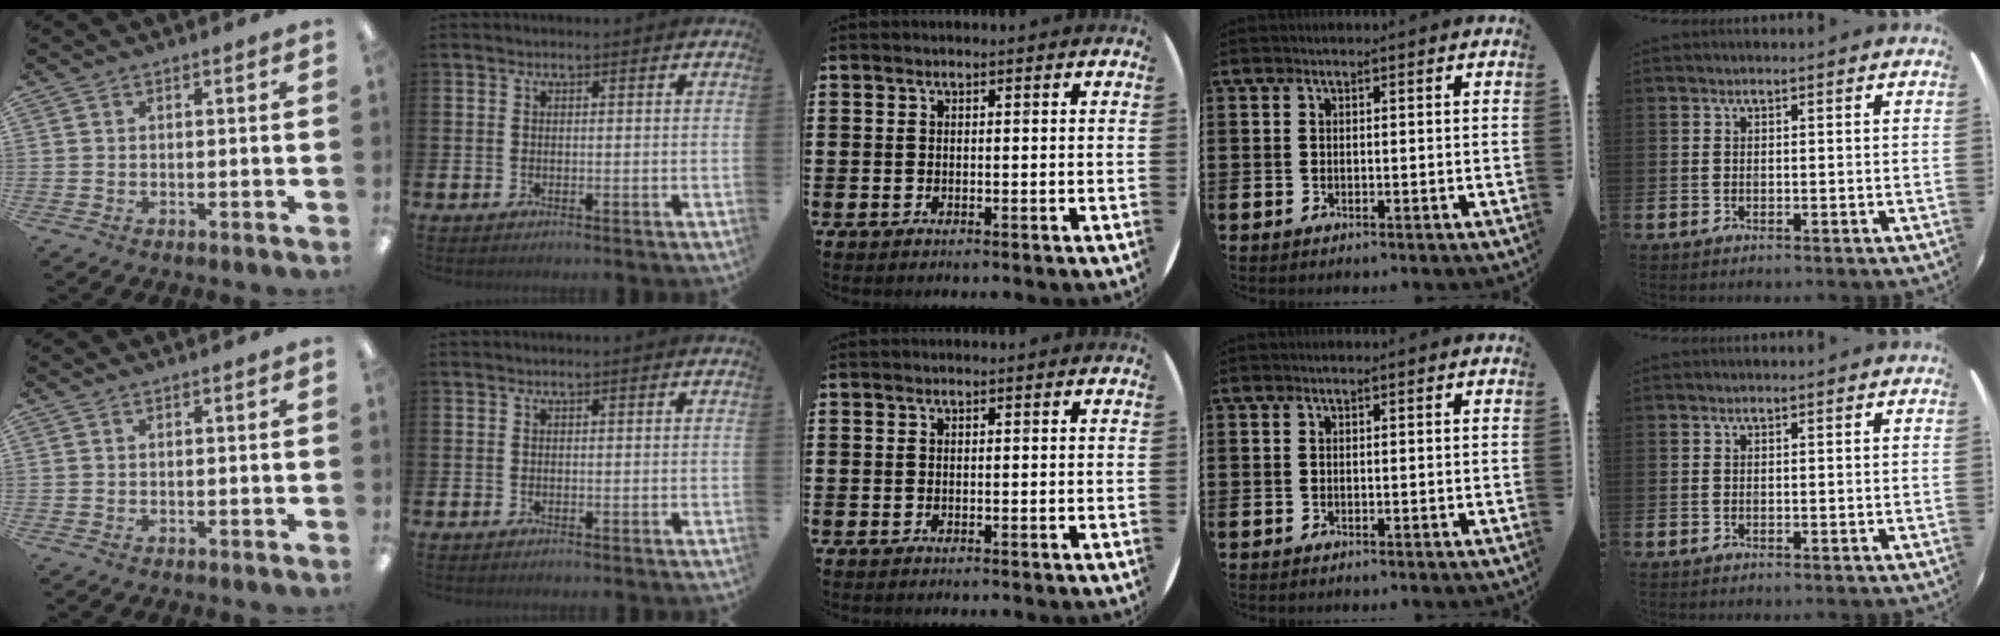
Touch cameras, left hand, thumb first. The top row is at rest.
{}